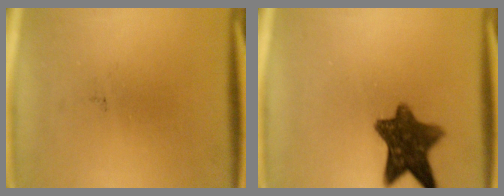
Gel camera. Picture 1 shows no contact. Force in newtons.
{"total": 9.9}